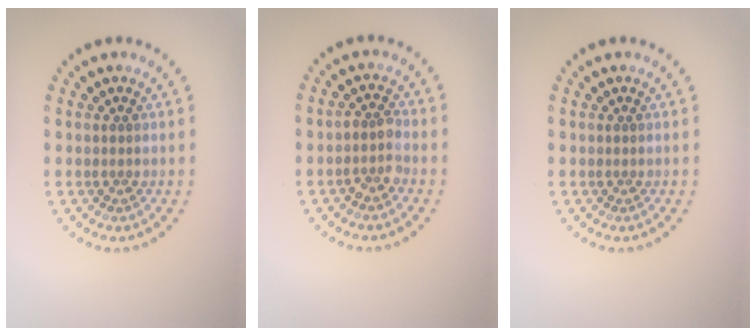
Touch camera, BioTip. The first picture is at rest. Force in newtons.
{"total": 1.7, "press": 1.5, "slide": 0.7}
{"total": 0.0}